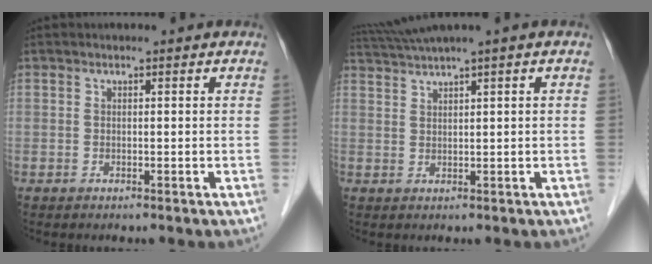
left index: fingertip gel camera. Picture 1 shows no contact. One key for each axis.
{"total": 3.8, "fx": 3.0, "fy": -1.4, "fz": 2.0, "tx": -0.050, "ty": 0.013, "tz": 0.067}